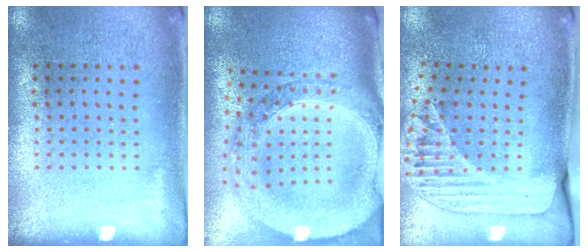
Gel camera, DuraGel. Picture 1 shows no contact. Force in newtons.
{"total": 3.6, "press": 2.9, "slide": 2.2}
{"total": 1.8, "press": 1.6, "slide": 0.9}